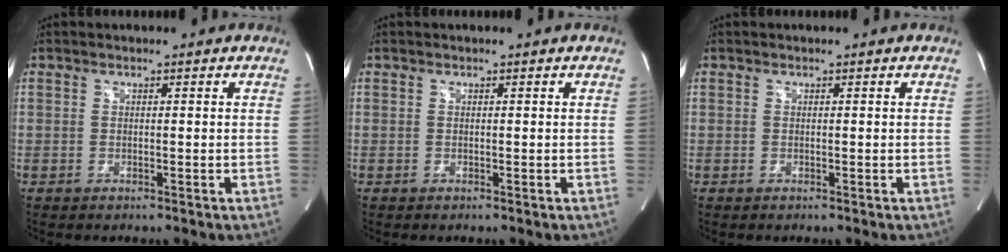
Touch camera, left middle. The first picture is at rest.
{"total": 0.0}
{"total": 0.0}